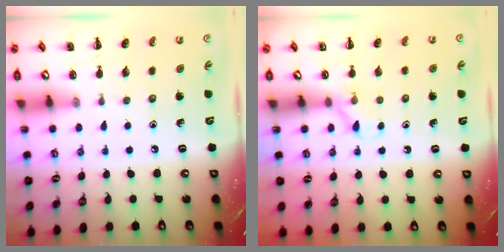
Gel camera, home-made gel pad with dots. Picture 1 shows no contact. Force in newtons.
{"total": 4.9, "press": 4.6, "slide": 1.8}